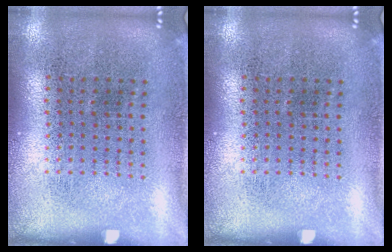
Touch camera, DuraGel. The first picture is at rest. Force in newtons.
{"total": 0.0}